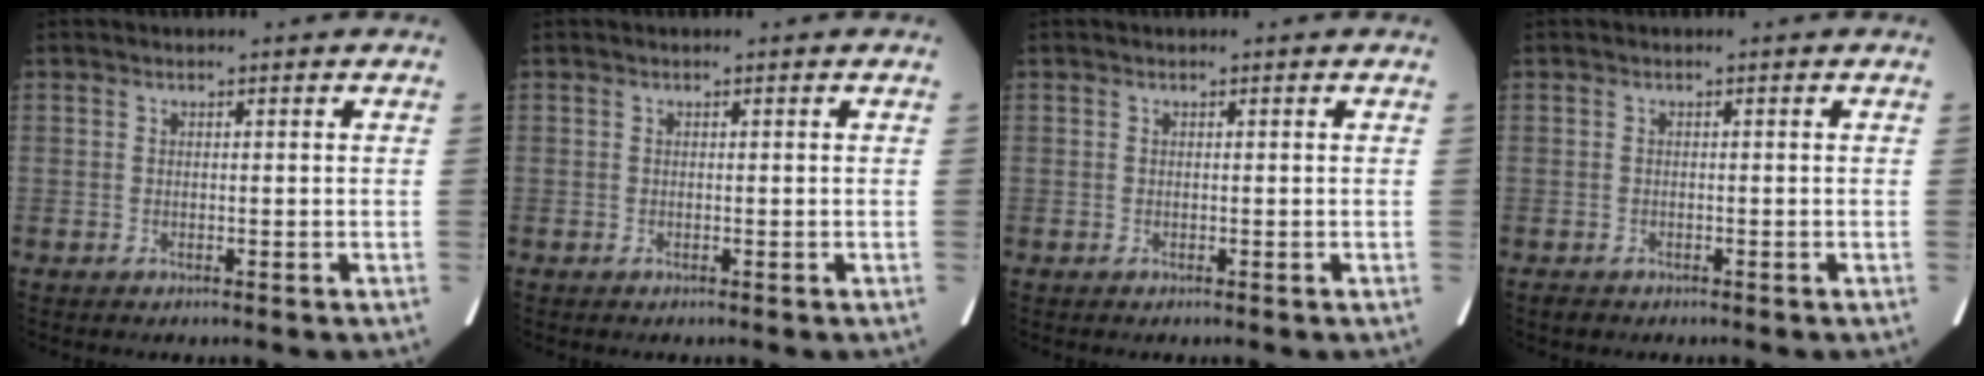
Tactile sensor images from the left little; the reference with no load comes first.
{"total": 0.0}
{"total": 0.0}
{"total": 1.1, "force": [-0.8, 0.6, 0.3], "torque": [-0.010, -0.001, -0.010]}